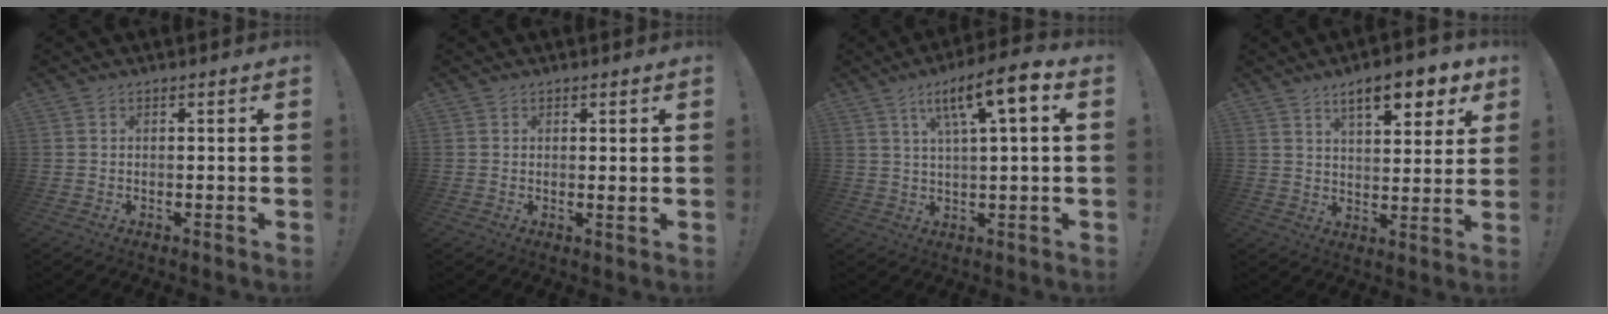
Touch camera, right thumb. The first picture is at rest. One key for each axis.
{"total": 0.9, "fx": 0.4, "fy": 0.3, "fz": 0.7, "tx": -0.001, "ty": -0.006, "tz": 0.005}
{"total": 11.0, "fx": 4.3, "fy": 1.7, "fz": 10.0, "tx": -0.162, "ty": -0.016, "tz": 0.064}
{"total": 11.5, "fx": 7.0, "fy": 3.8, "fz": 8.3, "tx": -0.112, "ty": -0.037, "tz": 0.112}